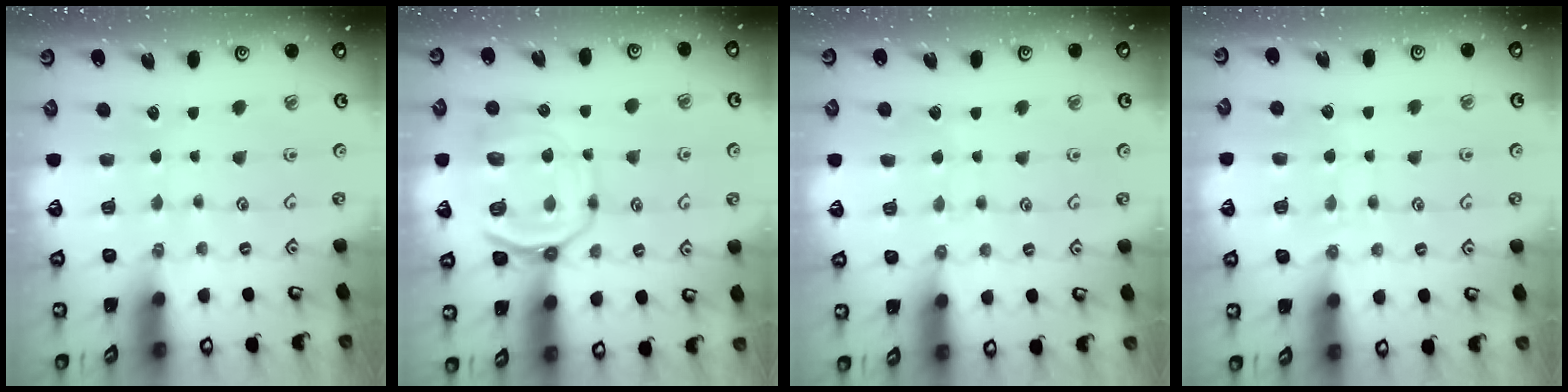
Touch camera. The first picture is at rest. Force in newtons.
{"total": 12.5, "press": 12.5, "slide": 1.2}
{"total": 3.9, "press": 3.9, "slide": 0.4}
{"total": 8.7, "press": 8.7, "slide": 0.8}